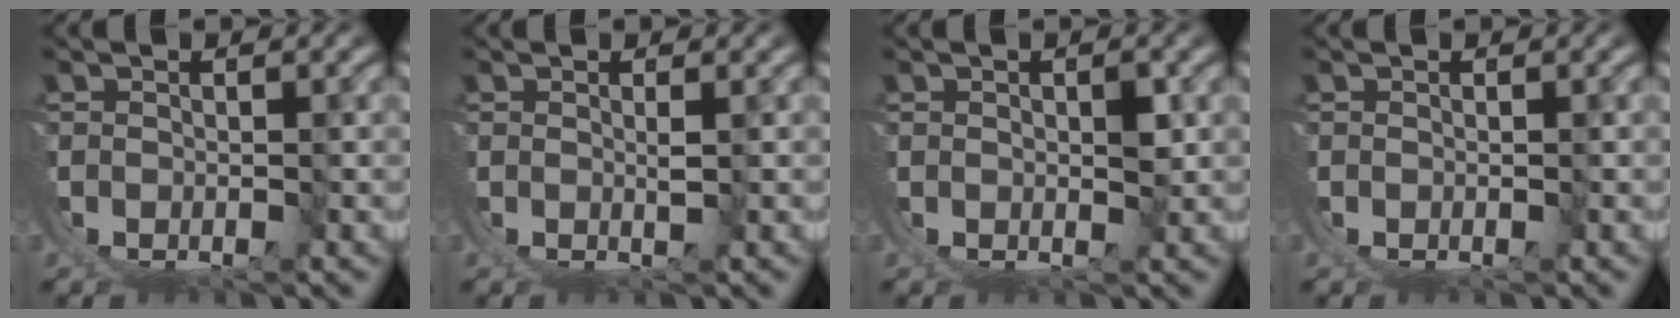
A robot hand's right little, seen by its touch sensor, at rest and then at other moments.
{"total": 1.3, "force": [0.5, -1.1, 0.4], "torque": [-0.004, -0.001, 0.012]}
{"total": 1.3, "force": [0.4, 0.4, 1.2], "torque": [-0.020, 0.001, 0.008]}
{"total": 0.0}